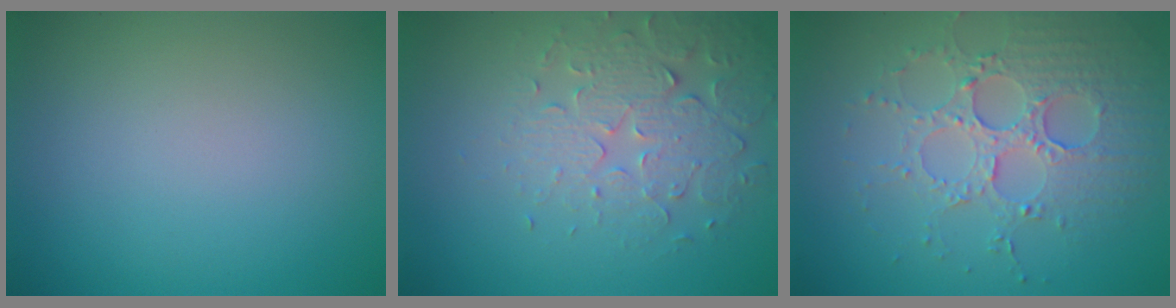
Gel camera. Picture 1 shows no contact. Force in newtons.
{"total": 3.9, "press": 3.6, "slide": 1.4}
{"total": 4.3, "press": 4.0, "slide": 1.4}